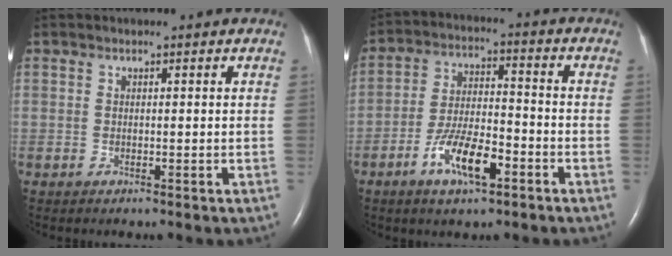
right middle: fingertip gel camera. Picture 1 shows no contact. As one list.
[{"total": 9.2, "force": [-4.7, 2.7, 7.4], "torque": [-0.148, 0.001, -0.085]}]